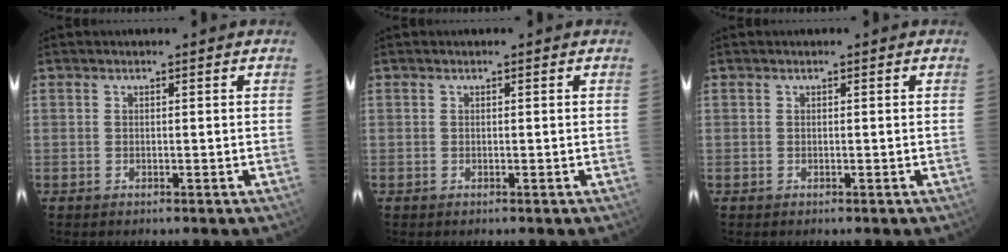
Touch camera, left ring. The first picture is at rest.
{"total": 0.0}
{"total": 0.0}